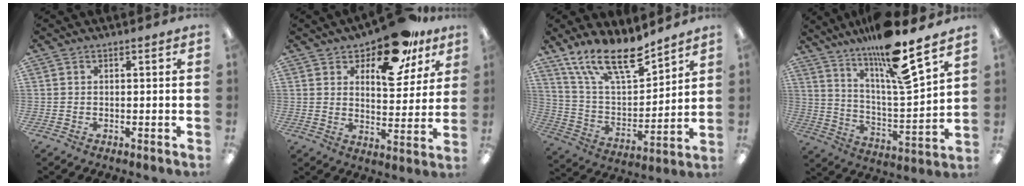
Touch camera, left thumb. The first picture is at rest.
{"total": 16.2, "force": [11.1, 7.4, 9.1], "torque": [-0.132, -0.063, 0.190]}
{"total": 16.9, "force": [13.2, 5.6, 9.0], "torque": [-0.178, -0.078, 0.234]}
{"total": 15.7, "force": [12.2, 1.1, 9.8], "torque": [-0.175, -0.082, 0.197]}